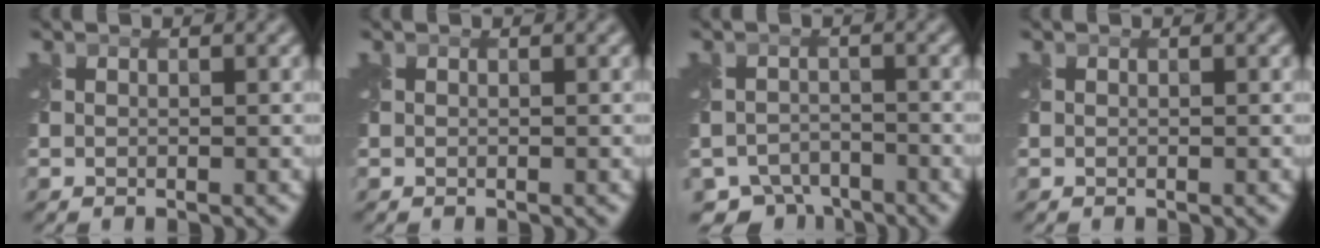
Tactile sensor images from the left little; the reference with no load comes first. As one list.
[{"total": 0.0}, {"total": 4.9, "force": [-4.2, 2.3, 0.9], "torque": [-0.008, -0.014, -0.073]}, {"total": 0.0}]